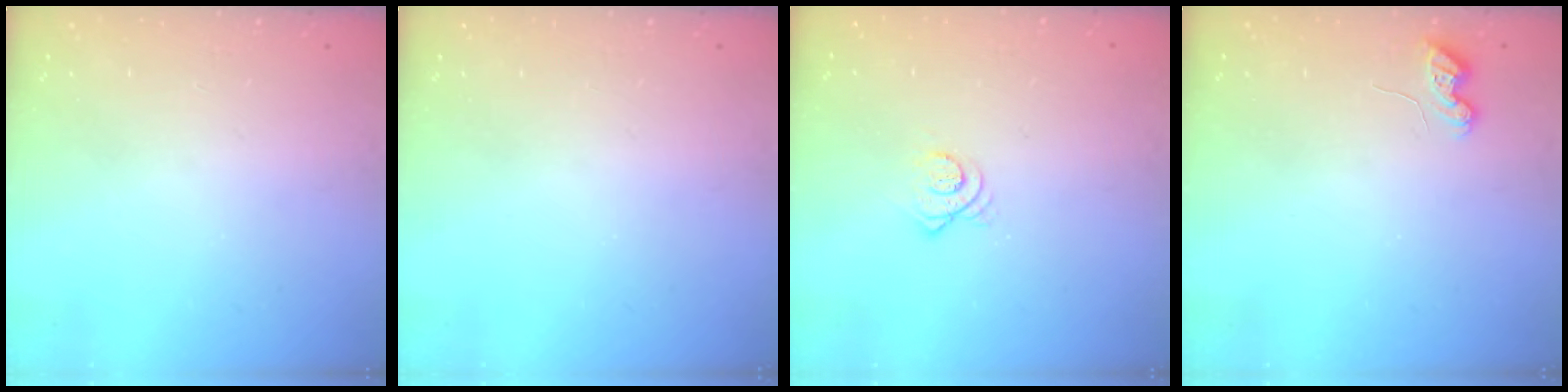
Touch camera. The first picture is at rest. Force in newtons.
{"total": 0.0}
{"total": 3.6, "press": 3.6, "slide": 0.1}
{"total": 6.0, "press": 6.0, "slide": 0.5}